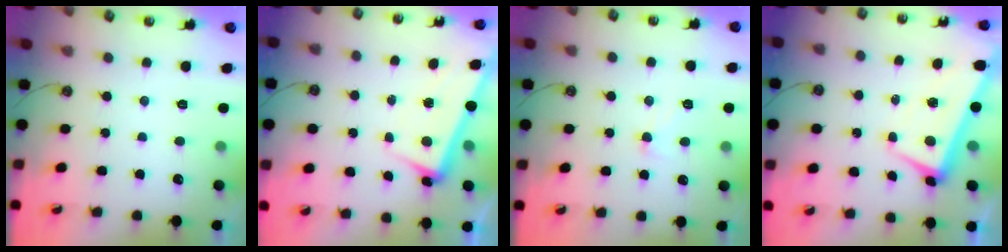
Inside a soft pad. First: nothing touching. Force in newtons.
{"total": 2.3, "press": 2.2, "slide": 0.7}
{"total": 1.6, "press": 1.5, "slide": 0.5}
{"total": 2.1, "press": 2.0, "slide": 0.6}